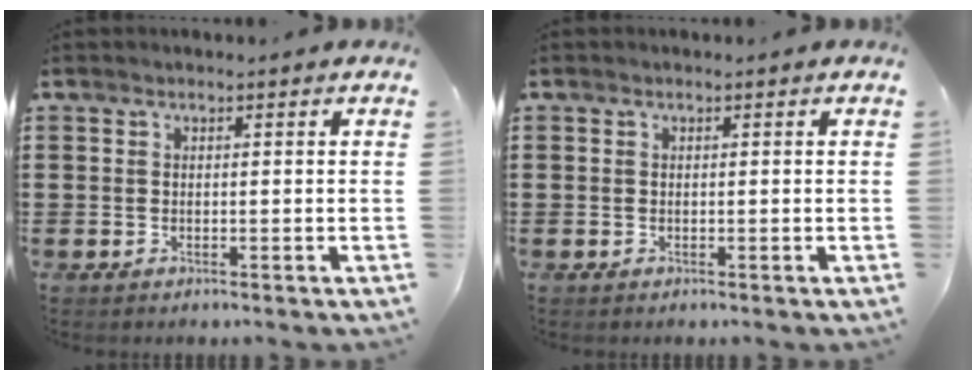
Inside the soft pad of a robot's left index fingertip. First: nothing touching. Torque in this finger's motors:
{"motor_torque": [0.09, -0.09, 0.00, 0.00]}